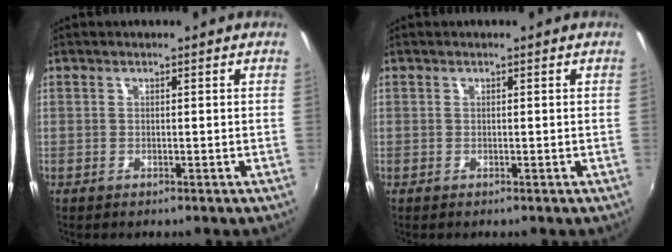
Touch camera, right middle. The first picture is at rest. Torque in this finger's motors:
{"motor_torque": [0.00, 0.00, 0.00, 0.00]}